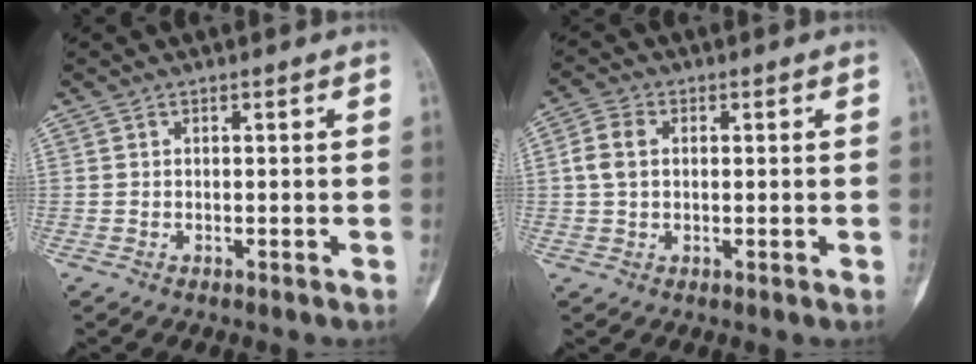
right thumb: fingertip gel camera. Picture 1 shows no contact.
{"total": 4.6, "force": [0.6, 3.4, 3.1], "torque": [-0.066, 0.011, 0.008]}